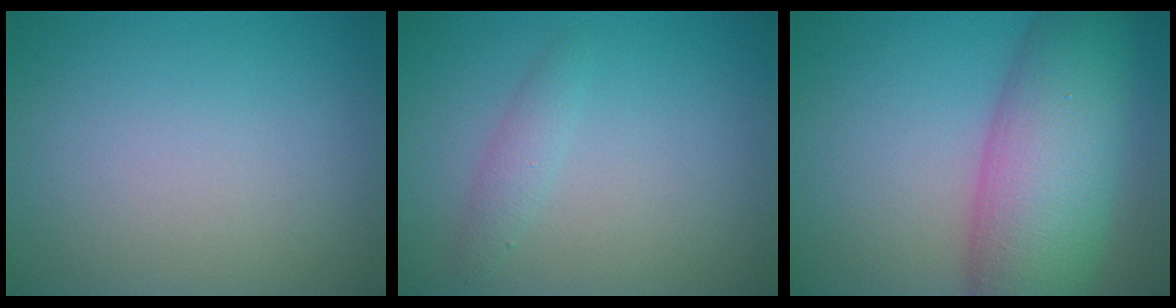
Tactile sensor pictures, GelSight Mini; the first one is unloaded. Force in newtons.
{"total": 1.4, "press": 1.4, "slide": 0.0}
{"total": 11.0, "press": 11.0, "slide": 0.3}